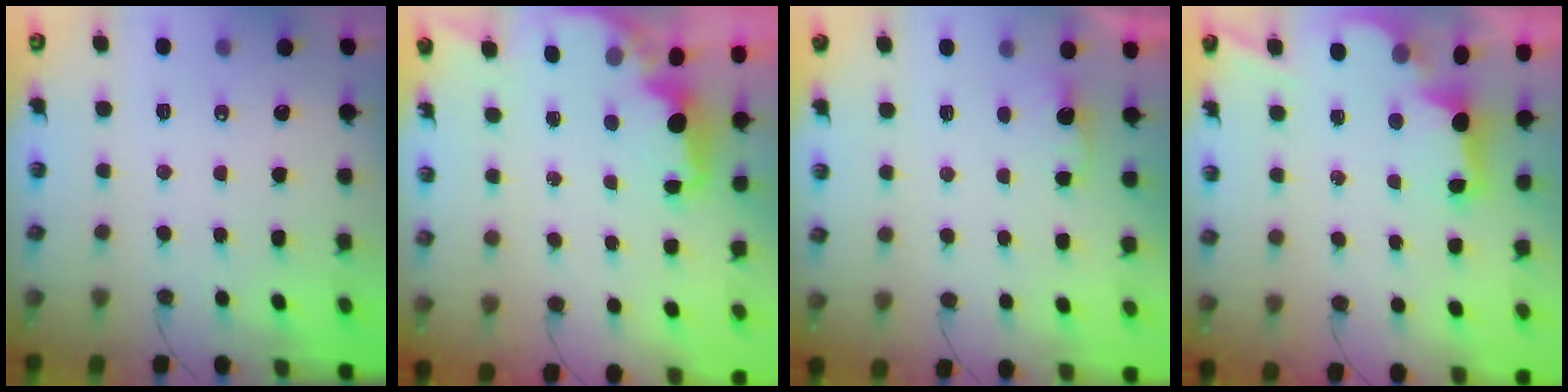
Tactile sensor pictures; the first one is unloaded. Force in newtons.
{"total": 2.2, "press": 2.1, "slide": 0.7}
{"total": 1.8, "press": 1.6, "slide": 0.9}
{"total": 2.9, "press": 2.7, "slide": 0.9}